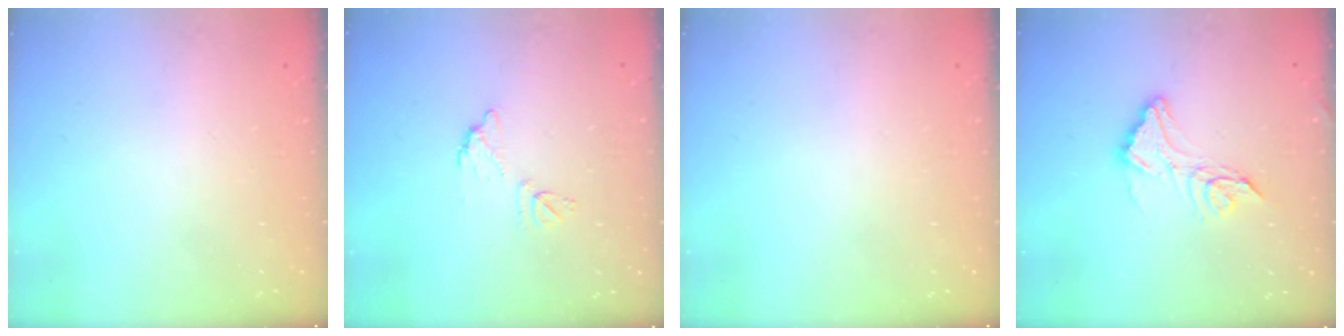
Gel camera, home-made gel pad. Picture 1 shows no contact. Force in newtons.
{"total": 6.6, "press": 6.6, "slide": 0.4}
{"total": 0.0}
{"total": 12.4, "press": 12.4, "slide": 0.8}